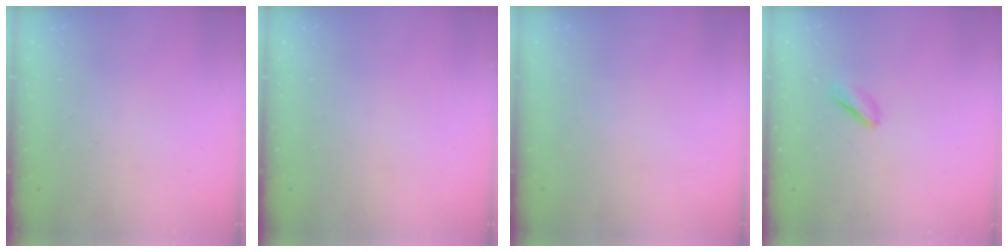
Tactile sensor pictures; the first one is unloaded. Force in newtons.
{"total": 0.0}
{"total": 0.0}
{"total": 3.1, "press": 3.0, "slide": 0.9}